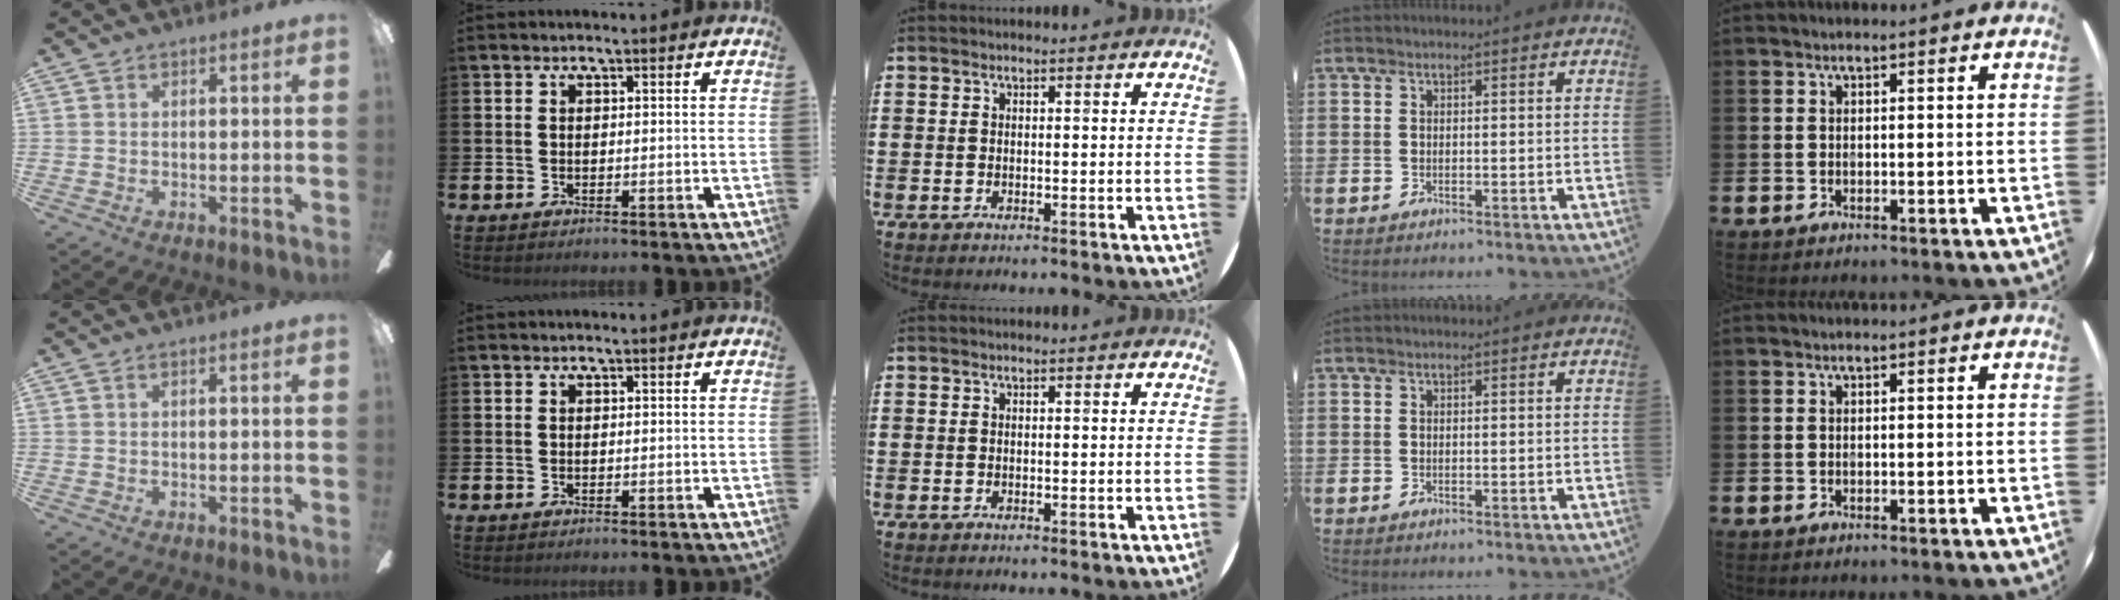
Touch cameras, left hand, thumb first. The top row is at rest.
{}